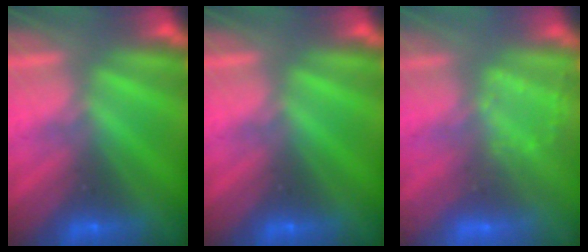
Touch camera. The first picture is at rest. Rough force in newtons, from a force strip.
{"total": 0.0}
{"total": 2.9}